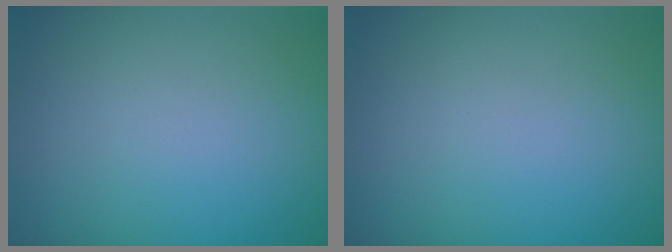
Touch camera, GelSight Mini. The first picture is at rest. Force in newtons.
{"total": 0.0}